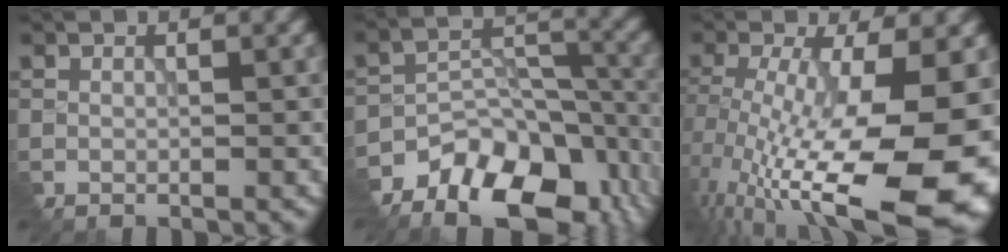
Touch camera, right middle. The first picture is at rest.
{"total": 11.7, "force": [-8.8, 5.6, 5.3], "torque": [-0.078, 0.005, -0.132]}
{"total": 17.6, "force": [-4.3, 6.3, 15.9], "torque": [-0.250, -0.031, -0.058]}